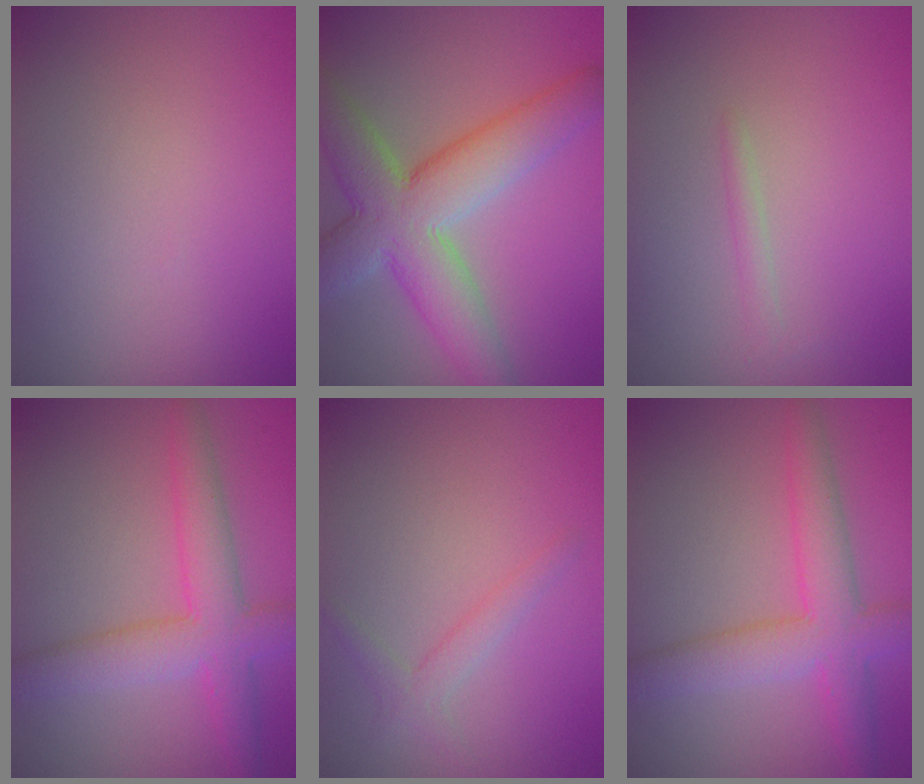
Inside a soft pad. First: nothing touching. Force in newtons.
{"total": 9.1, "press": 9.1, "slide": 0.7}
{"total": 1.0, "press": 1.0, "slide": 0.0}
{"total": 5.6, "press": 5.6, "slide": 0.3}
{"total": 1.7, "press": 1.7, "slide": 0.1}
{"total": 5.6, "press": 5.6, "slide": 0.3}